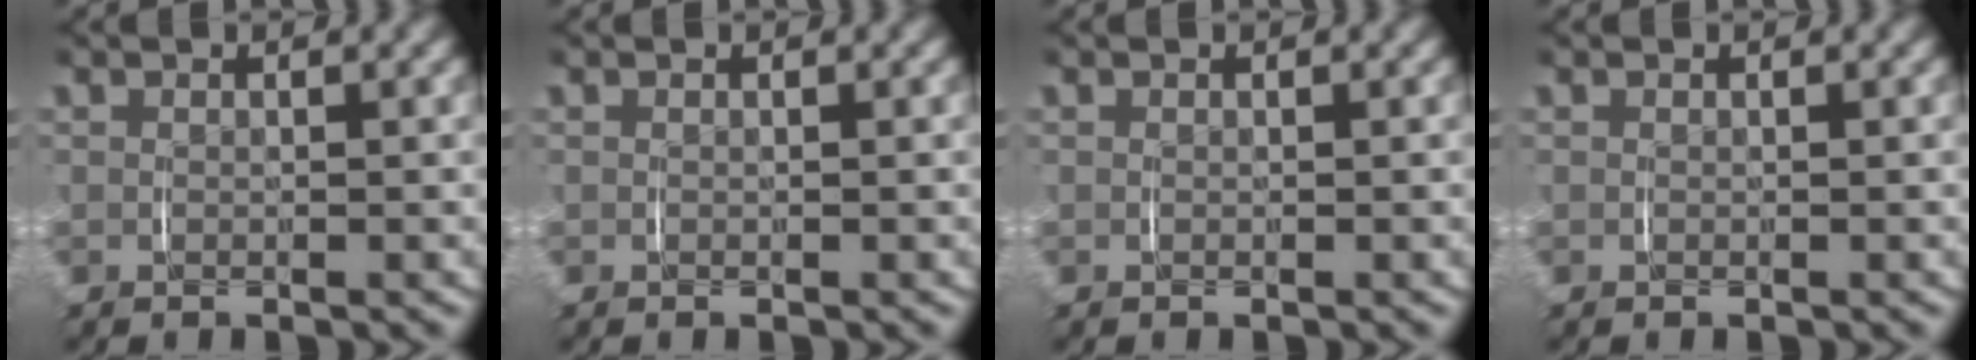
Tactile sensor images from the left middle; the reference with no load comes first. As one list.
[{"total": 0.0}, {"total": 0.0}, {"total": 0.0}]